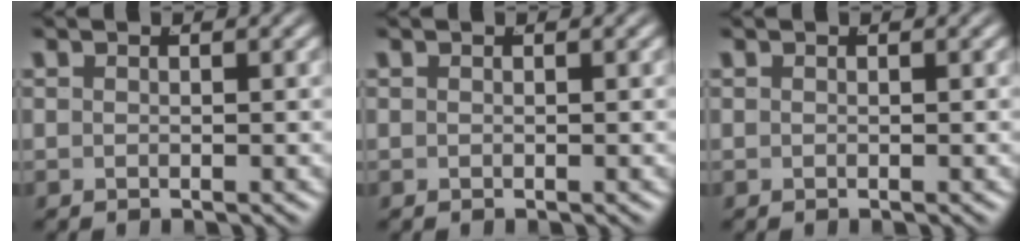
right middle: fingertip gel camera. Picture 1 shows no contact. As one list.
[{"total": 0.0}, {"total": 0.0}]